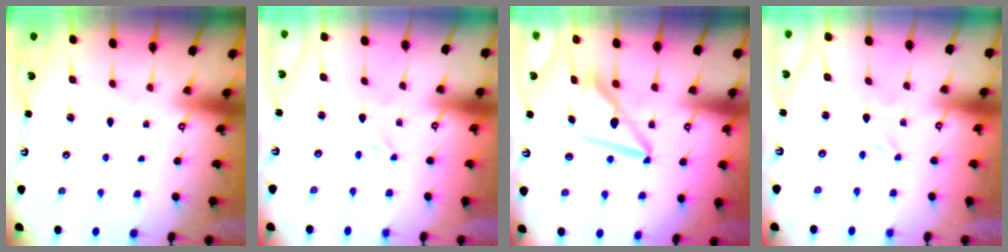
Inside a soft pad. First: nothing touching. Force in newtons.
{"total": 0.0}
{"total": 9.0, "press": 9.0, "slide": 0.6}
{"total": 0.0}